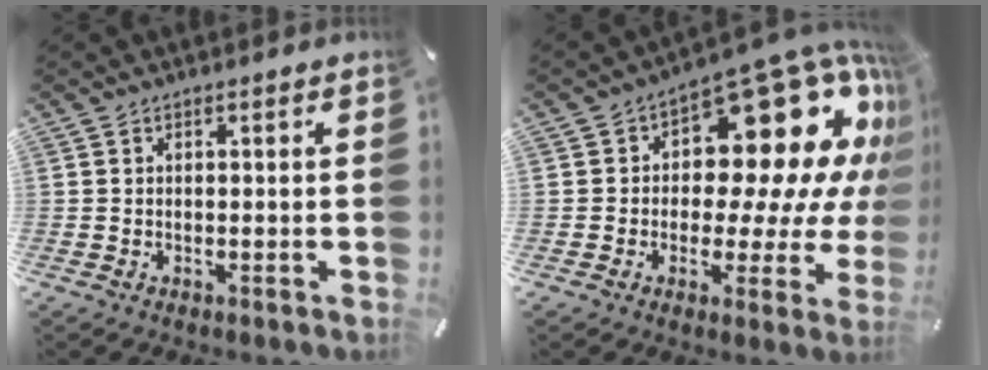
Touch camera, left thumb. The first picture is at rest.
{"total": 22.2, "force": [8.5, 12.6, 16.1], "torque": [-0.213, -0.074, 0.145]}